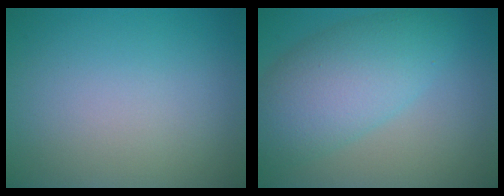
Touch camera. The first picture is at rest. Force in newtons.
{"total": 7.0, "press": 7.0, "slide": 0.2}